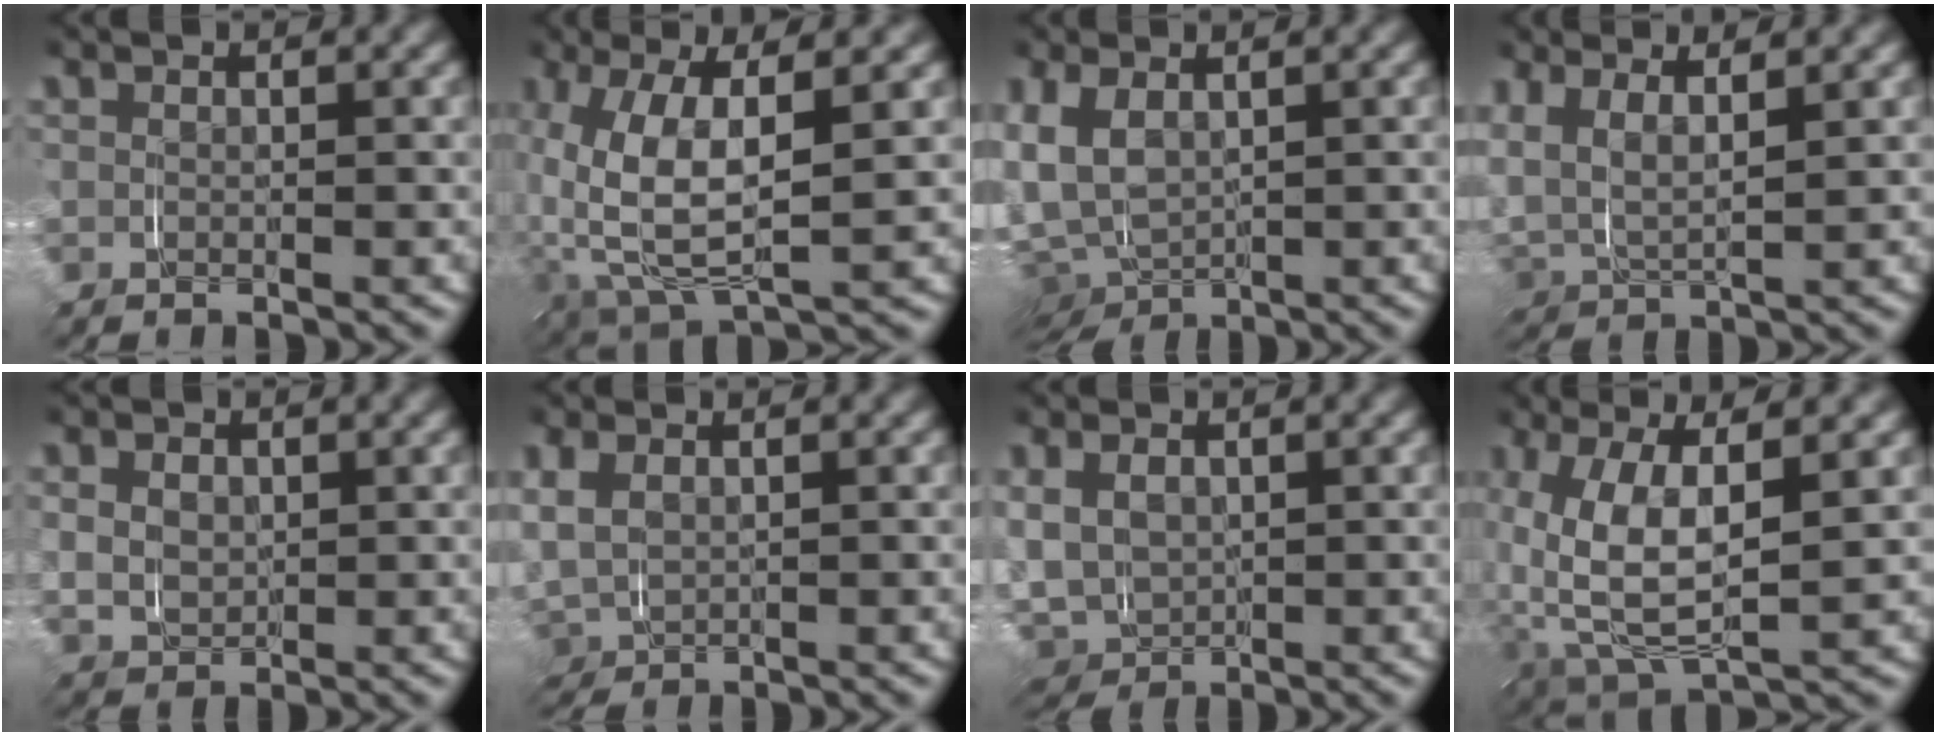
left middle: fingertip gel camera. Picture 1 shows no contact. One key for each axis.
{"total": 5.8, "fx": 0.5, "fy": 3.0, "fz": 5.0, "tx": -0.092, "ty": -0.006, "tz": 0.010}
{"total": 7.0, "fx": -2.2, "fy": 6.3, "fz": 2.2, "tx": -0.076, "ty": -0.033, "tz": -0.033}
{"total": 4.3, "fx": 1.8, "fy": 3.3, "fz": 2.1, "tx": -0.068, "ty": -0.011, "tz": 0.023}
{"total": 1.1, "fx": 0.3, "fy": 1.0, "fz": -0.3, "tx": 0.004, "ty": -0.011, "tz": 0.014}
{"total": 3.9, "fx": 0.1, "fy": 3.6, "fz": 1.4, "tx": -0.048, "ty": -0.014, "tz": 0.004}
{"total": 7.0, "fx": -1.3, "fy": 6.6, "fz": 2.0, "tx": -0.064, "ty": -0.031, "tz": -0.019}
{"total": 5.3, "fx": 0.4, "fy": 2.9, "fz": 4.4, "tx": -0.089, "ty": -0.012, "tz": 0.013}